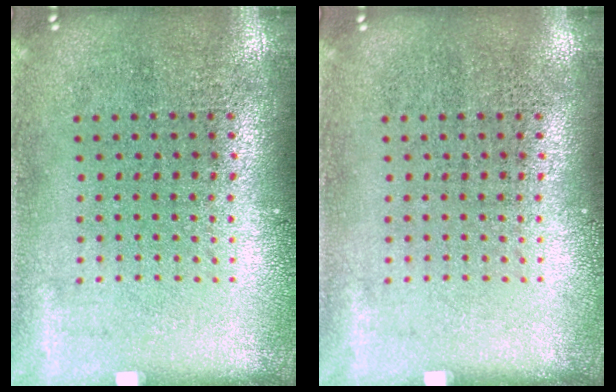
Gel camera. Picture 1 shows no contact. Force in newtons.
{"total": 0.0}